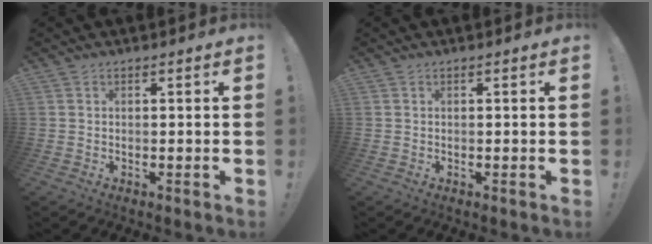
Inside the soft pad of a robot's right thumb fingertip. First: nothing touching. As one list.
[{"total": 0.0}]